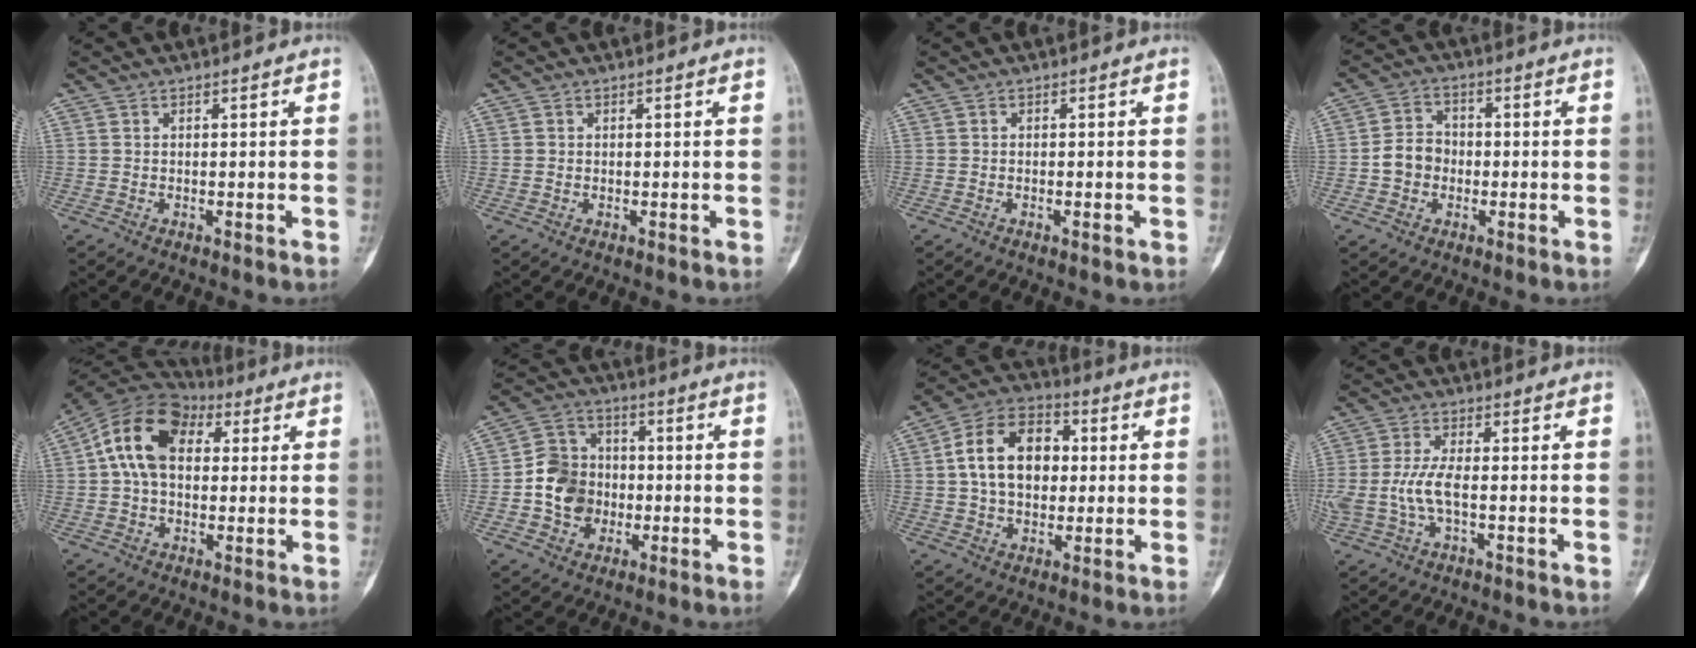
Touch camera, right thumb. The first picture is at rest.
{"total": 0.5, "force": [0.1, 0.5, 0.1], "torque": [0.000, 0.000, 0.002]}
{"total": 0.9, "force": [-0.4, 0.3, 0.8], "torque": [-0.014, 0.003, -0.005]}
{"total": 5.9, "force": [-1.1, 5.0, 2.9], "torque": [-0.036, 0.021, -0.029]}
{"total": 14.3, "force": [3.1, 9.7, 10.1], "torque": [-0.168, 0.031, 0.044]}
{"total": 10.9, "force": [-1.8, 9.4, 5.3], "torque": [-0.064, 0.025, -0.036]}
{"total": 14.4, "force": [1.6, 10.1, 10.2], "torque": [-0.149, 0.020, 0.019]}
{"total": 6.5, "force": [-1.0, 2.7, 5.8], "torque": [-0.149, 0.011, -0.018]}